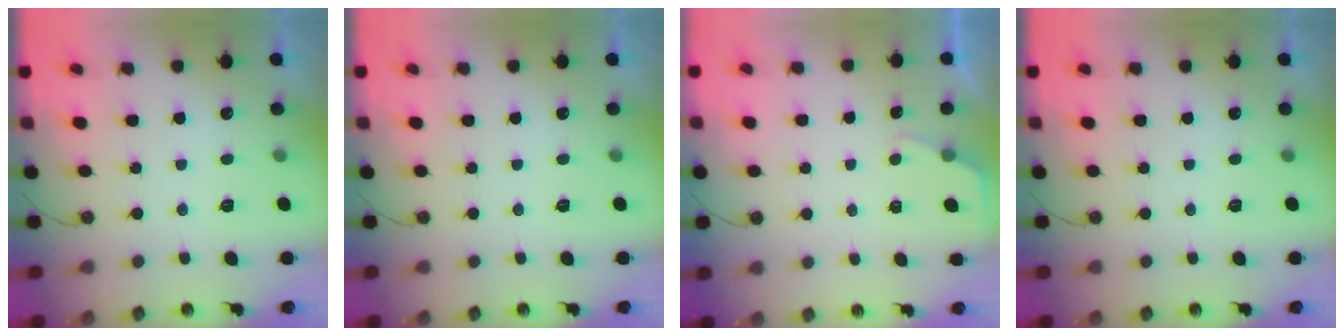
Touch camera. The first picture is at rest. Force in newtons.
{"total": 0.0}
{"total": 2.3, "press": 2.3, "slide": 0.3}
{"total": 0.0}